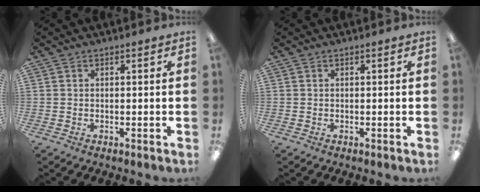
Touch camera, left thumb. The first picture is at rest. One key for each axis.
{"total": 0.0}